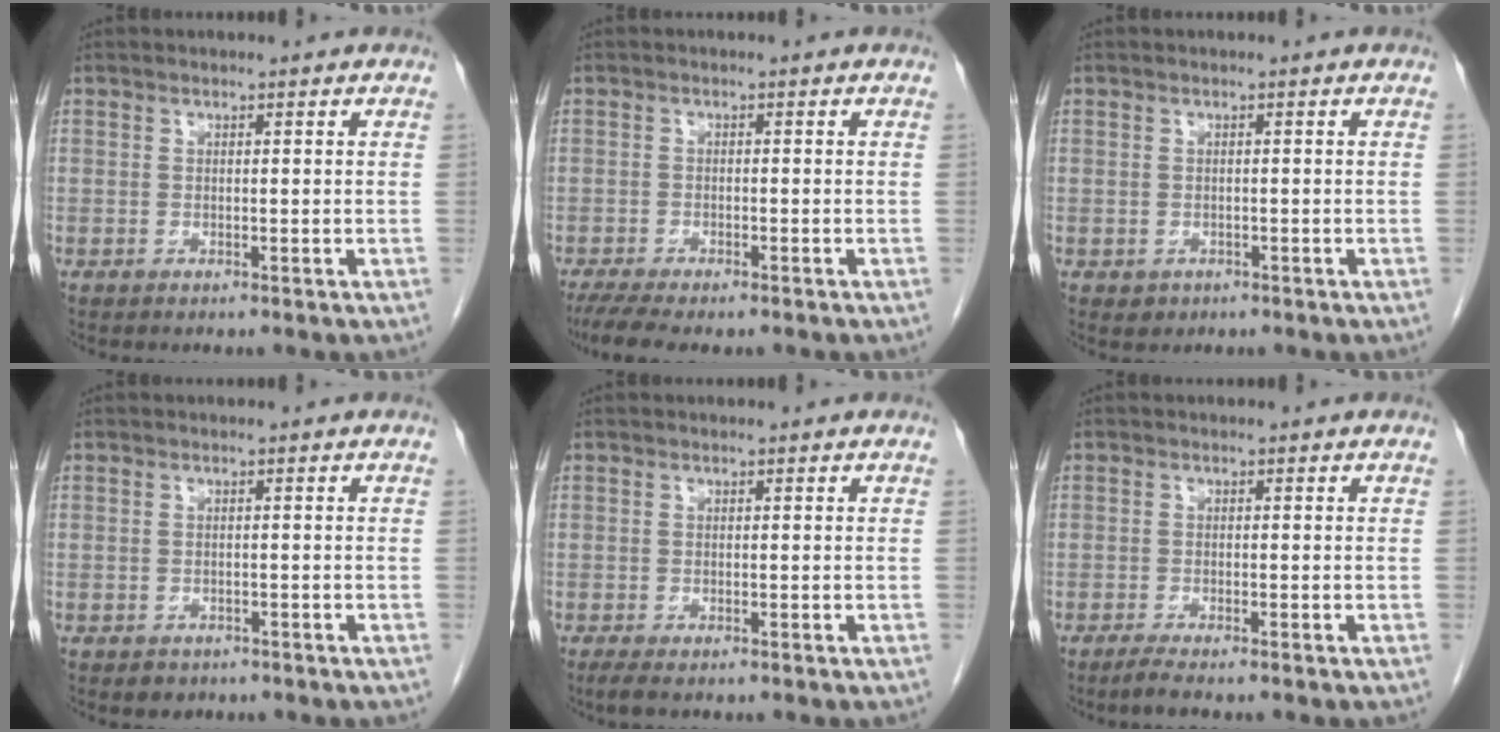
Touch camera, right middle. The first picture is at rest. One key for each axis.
{"total": 6.7, "fx": -5.3, "fy": 1.6, "fz": 3.8, "tx": -0.060, "ty": -0.011, "tz": -0.083}
{"total": 1.2, "fx": -0.5, "fy": 1.1, "fz": 0.3, "tx": -0.004, "ty": 0.003, "tz": 0.000}
{"total": 1.7, "fx": -1.2, "fy": 1.2, "fz": 0.3, "tx": -0.010, "ty": 0.002, "tz": -0.012}
{"total": 1.8, "fx": -1.3, "fy": 0.4, "fz": 1.2, "tx": -0.024, "ty": -0.006, "tz": -0.020}
{"total": 1.9, "fx": -1.6, "fy": -0.2, "fz": 1.1, "tx": -0.030, "ty": -0.007, "tz": -0.032}